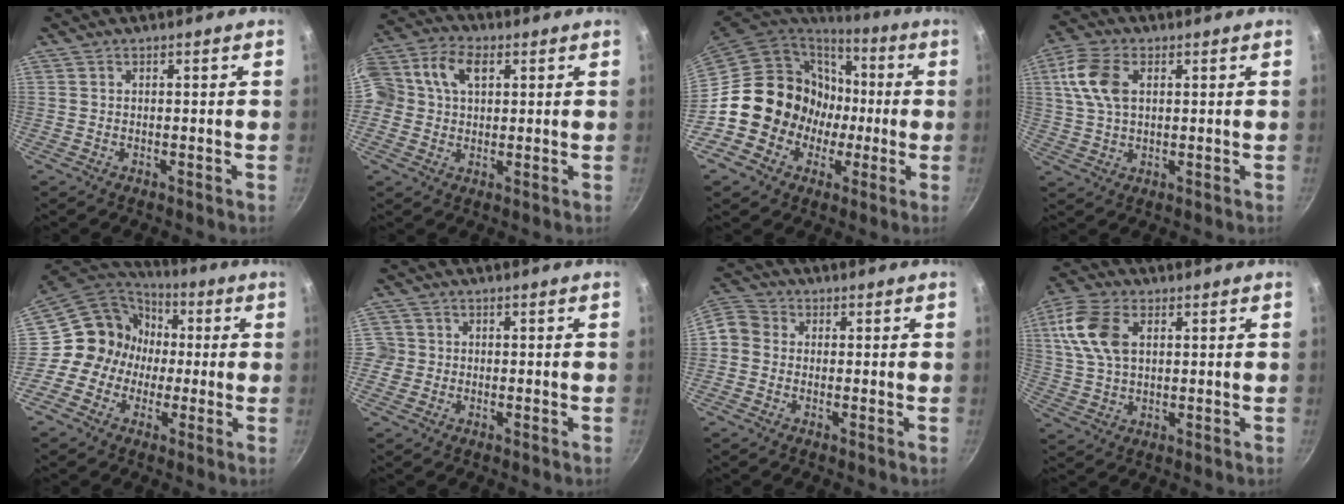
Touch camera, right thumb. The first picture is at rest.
{"total": 13.6, "force": [3.0, 10.1, 8.6], "torque": [-0.171, 0.033, 0.041]}
{"total": 18.3, "force": [-2.0, 16.6, 7.5], "torque": [-0.088, 0.047, -0.020]}
{"total": 9.2, "force": [2.4, 5.6, 6.9], "torque": [-0.136, 0.007, 0.041]}
{"total": 13.6, "force": [-0.4, 12.4, 5.6], "torque": [-0.045, 0.037, -0.025]}
{"total": 3.2, "force": [-0.5, 3.1, 0.6], "torque": [0.008, 0.010, -0.013]}
{"total": 6.3, "force": [-0.6, 5.6, 2.8], "torque": [-0.048, 0.022, -0.033]}
{"total": 11.2, "force": [3.1, 6.9, 8.3], "torque": [-0.160, 0.006, 0.055]}